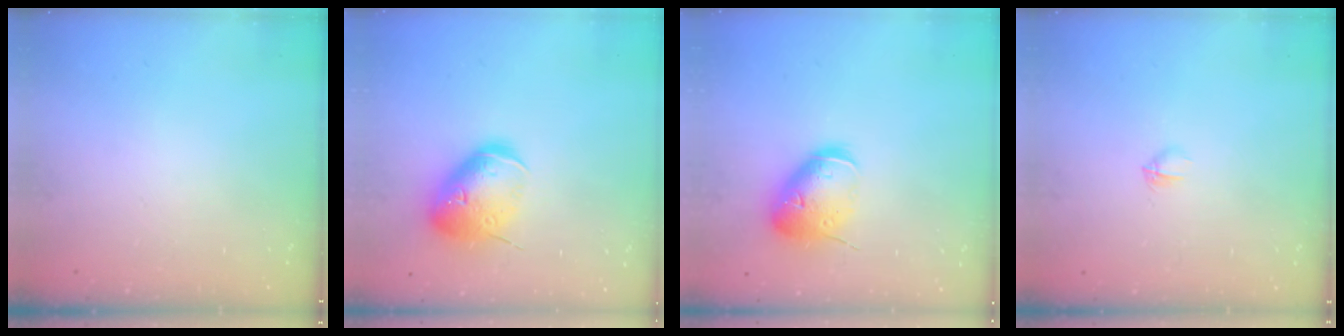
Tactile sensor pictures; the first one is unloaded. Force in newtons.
{"total": 17.2, "press": 17.1, "slide": 2.4}
{"total": 14.8, "press": 14.6, "slide": 2.1}
{"total": 2.3, "press": 2.2, "slide": 0.8}